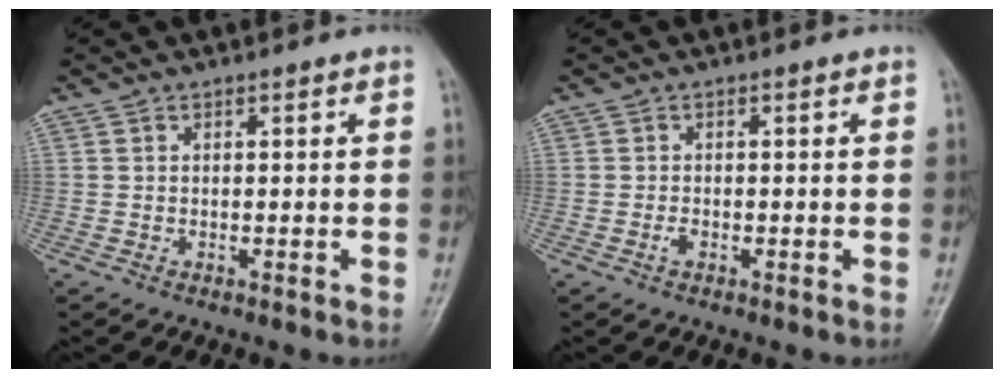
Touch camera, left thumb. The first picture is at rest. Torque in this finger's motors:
{"motor_torque": [-0.13, 0.13, 0.08, 0.03, 0.00]}